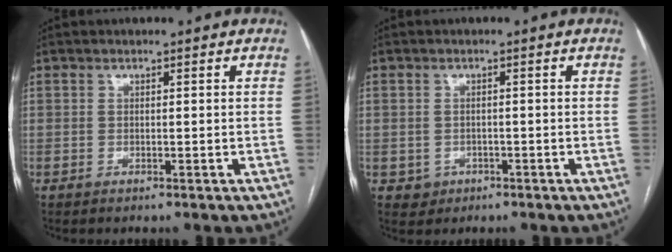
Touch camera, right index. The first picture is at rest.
{"total": 2.6, "force": [-0.9, 2.4, 0.1], "torque": [0.005, 0.008, -0.009]}